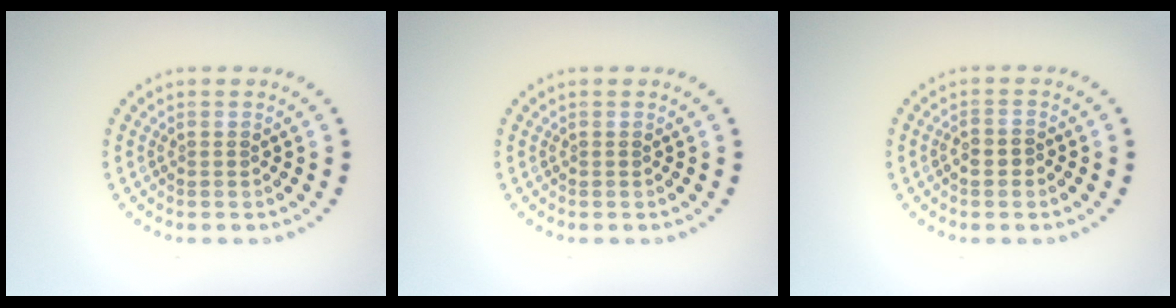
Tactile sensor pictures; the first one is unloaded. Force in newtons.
{"total": 0.0}
{"total": 1.5, "press": 1.3, "slide": 0.6}